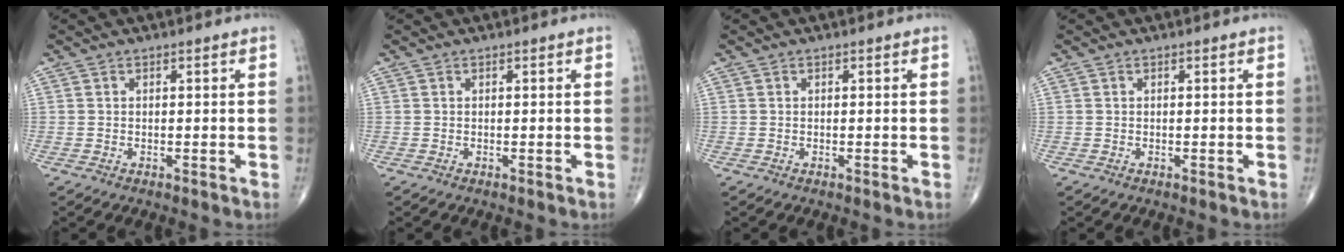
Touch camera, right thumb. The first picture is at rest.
{"total": 0.0}
{"total": 0.0}
{"total": 0.0}